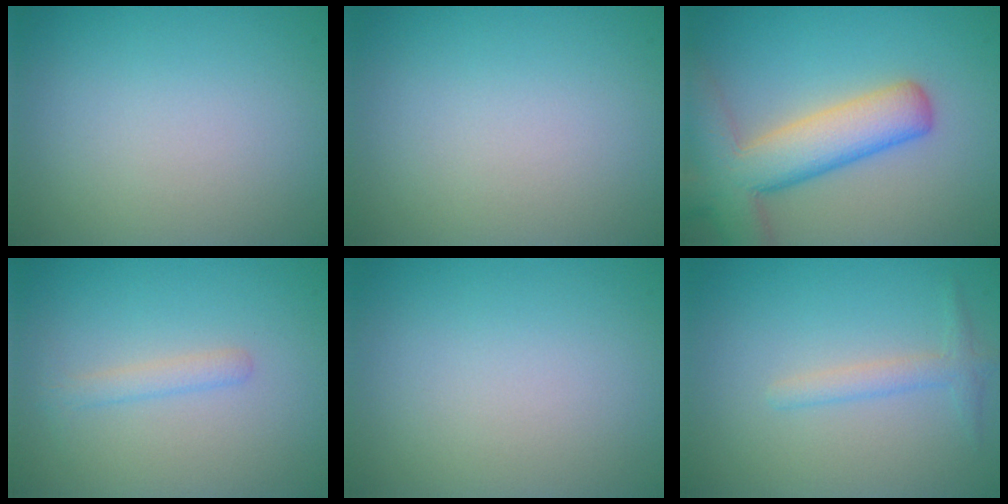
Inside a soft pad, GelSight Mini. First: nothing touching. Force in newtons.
{"total": 0.0}
{"total": 8.2, "press": 8.2, "slide": 0.5}
{"total": 1.4, "press": 1.4, "slide": 0.1}
{"total": 0.0}
{"total": 1.6, "press": 1.6, "slide": 0.1}